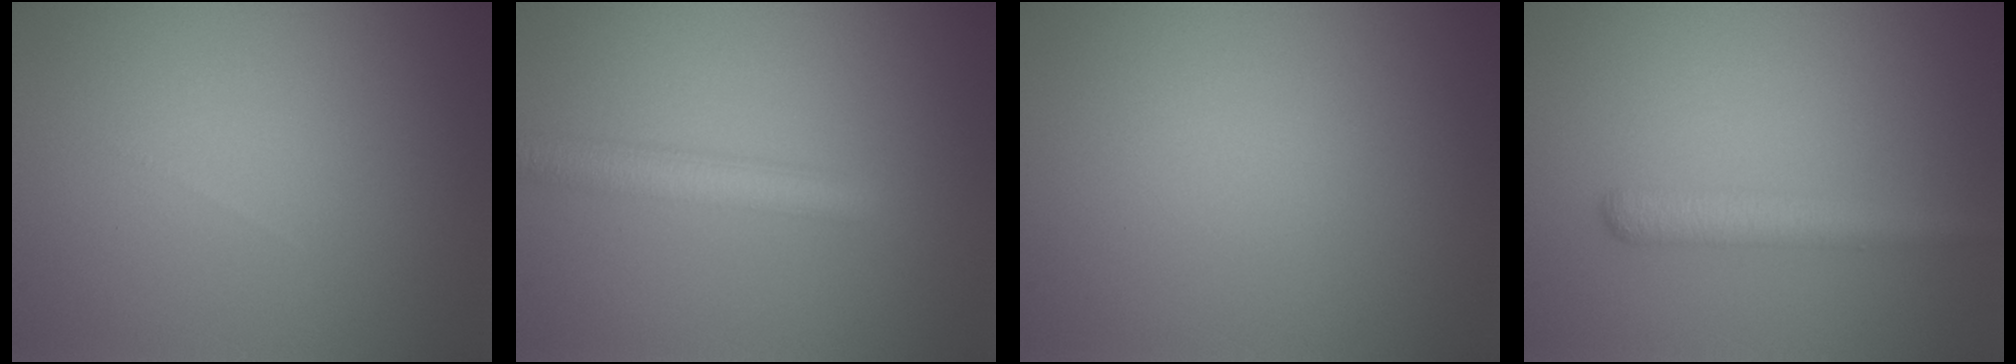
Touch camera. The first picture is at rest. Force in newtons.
{"total": 3.3, "press": 3.3, "slide": 0.0}
{"total": 0.0}
{"total": 2.9, "press": 2.9, "slide": 0.1}